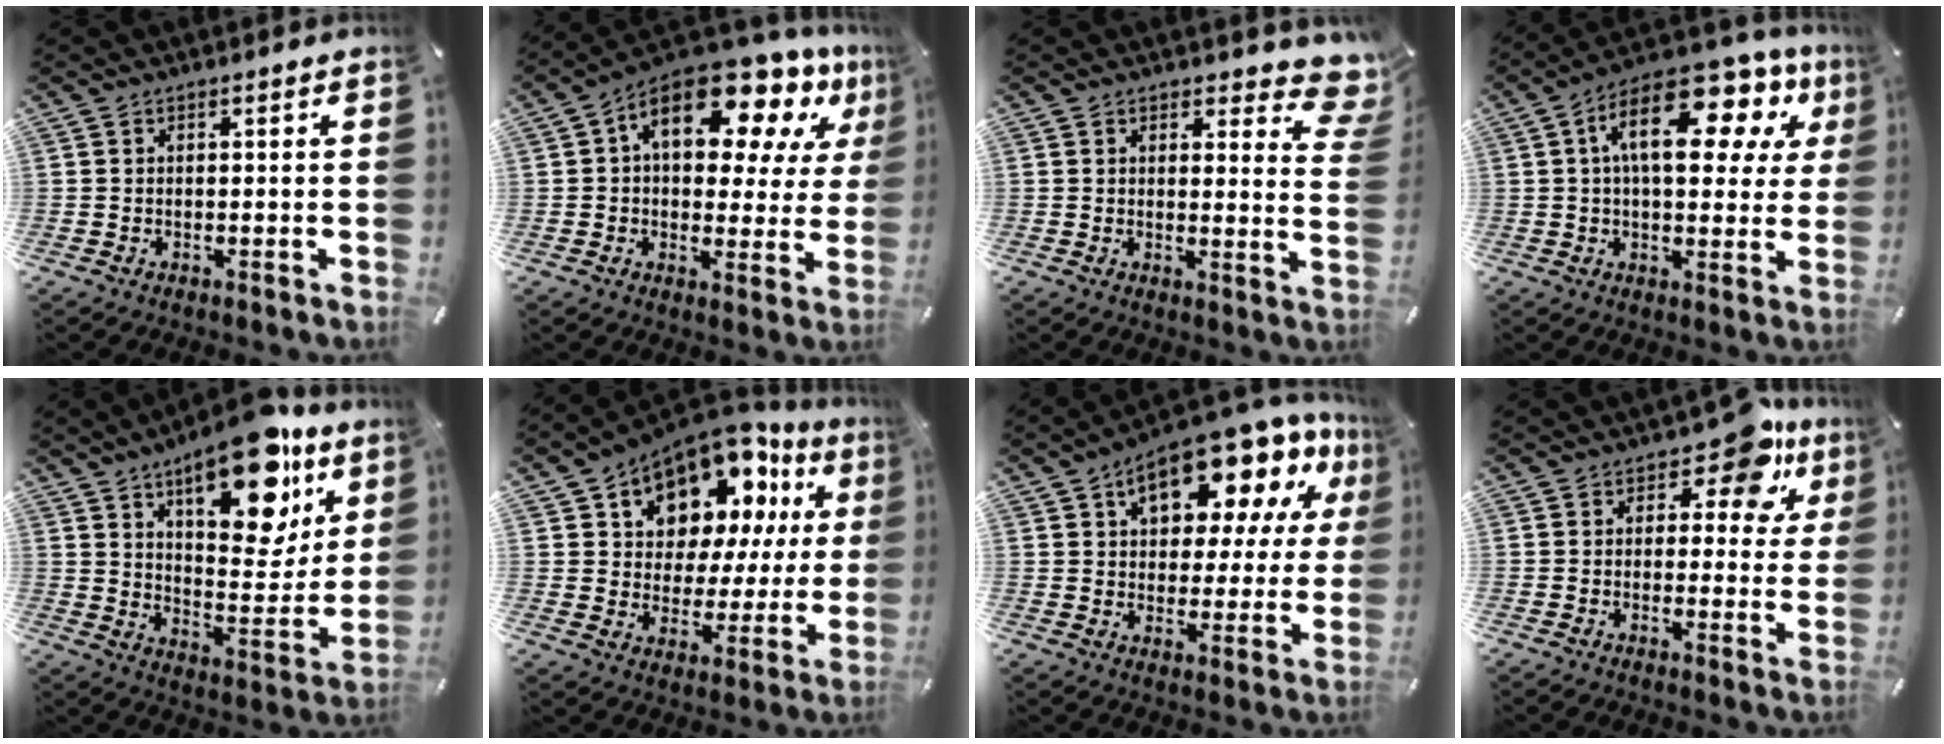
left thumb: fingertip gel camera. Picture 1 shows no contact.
{"total": 18.1, "force": [9.4, 9.2, 12.4], "torque": [-0.191, -0.055, 0.158]}
{"total": 7.4, "force": [5.4, 3.4, 3.8], "torque": [-0.033, -0.041, 0.093]}
{"total": 18.7, "force": [7.6, 8.9, 14.6], "torque": [-0.234, -0.031, 0.121]}
{"total": 21.8, "force": [13.8, 9.4, 14.0], "torque": [-0.187, -0.085, 0.224]}
{"total": 12.9, "force": [9.8, 7.7, 3.3], "torque": [-0.067, -0.093, 0.172]}
{"total": 17.3, "force": [10.9, 8.7, 10.2], "torque": [-0.156, -0.069, 0.186]}
{"total": 10.6, "force": [5.8, 5.3, 7.1], "torque": [-0.080, -0.035, 0.095]}